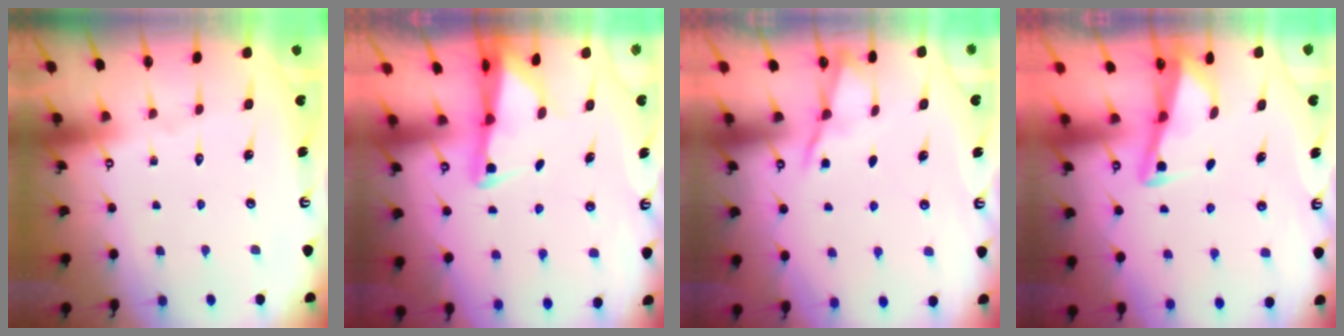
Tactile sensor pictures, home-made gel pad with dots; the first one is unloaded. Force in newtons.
{"total": 2.4, "press": 2.3, "slide": 0.5}
{"total": 2.8, "press": 2.8, "slide": 0.5}
{"total": 2.8, "press": 2.8, "slide": 0.4}